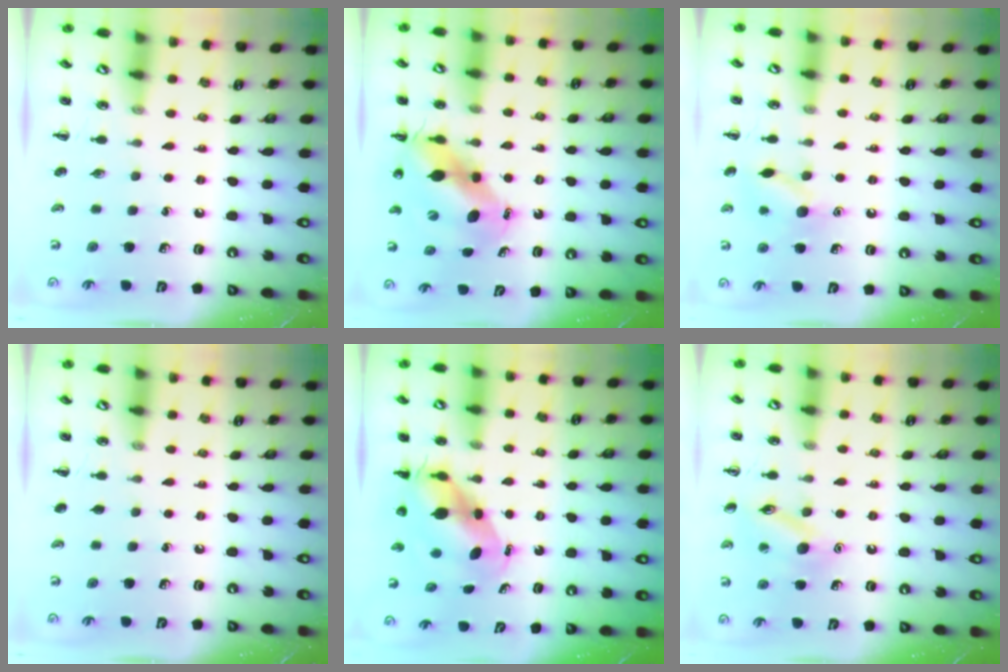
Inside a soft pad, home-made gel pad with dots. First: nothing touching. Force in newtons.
{"total": 10.9, "press": 10.5, "slide": 2.7}
{"total": 9.8, "press": 9.8, "slide": 0.5}
{"total": 0.0}
{"total": 7.1, "press": 6.9, "slide": 1.6}
{"total": 12.2, "press": 12.1, "slide": 1.9}